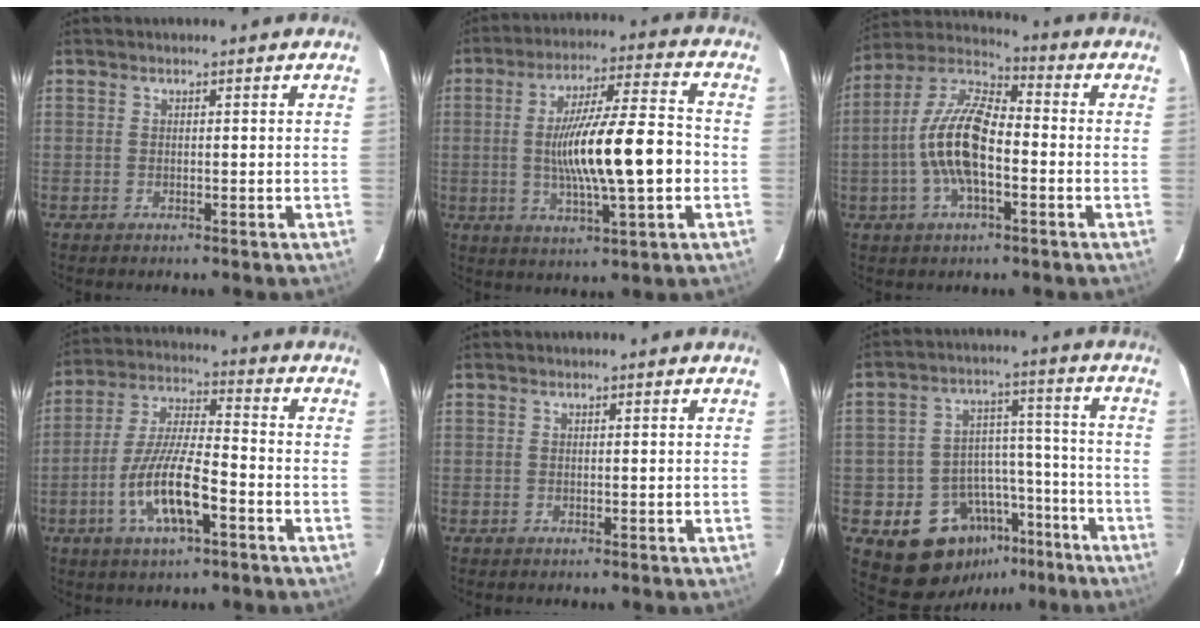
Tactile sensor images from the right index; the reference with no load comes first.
{"total": 16.3, "force": [-2.1, 2.3, 16.0], "torque": [-0.270, 0.000, -0.028]}
{"total": 13.4, "force": [-2.8, 5.3, 11.9], "torque": [-0.243, 0.010, -0.058]}
{"total": 12.6, "force": [-5.3, 3.1, 11.0], "torque": [-0.224, -0.004, -0.098]}
{"total": 0.0}
{"total": 15.6, "force": [-9.5, 11.4, 4.9], "torque": [-0.104, 0.059, -0.113]}